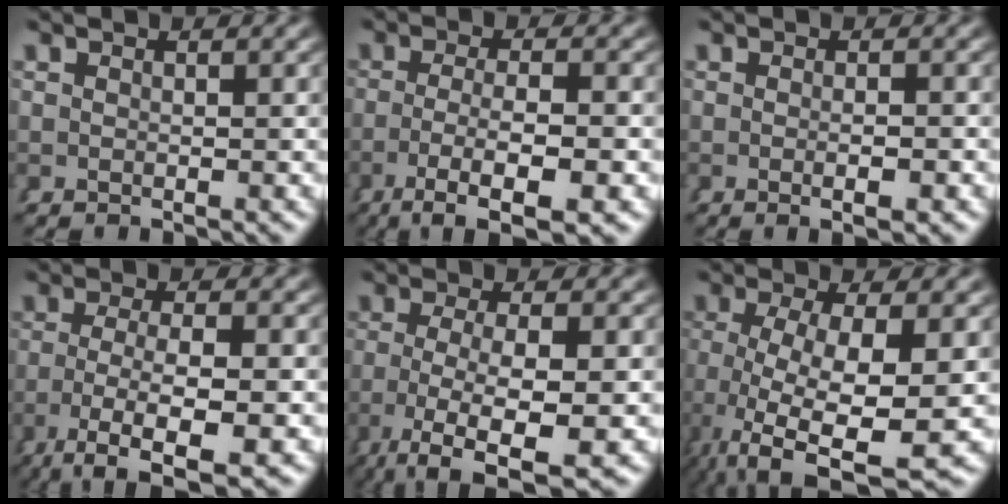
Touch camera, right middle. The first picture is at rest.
{"total": 7.2, "force": [-4.8, 1.4, 5.1], "torque": [-0.099, -0.033, -0.055]}
{"total": 1.8, "force": [-1.1, 0.0, 1.5], "torque": [-0.027, -0.002, -0.016]}
{"total": 8.4, "force": [-5.9, 2.0, 5.6], "torque": [-0.117, -0.042, -0.068]}
{"total": 8.7, "force": [-5.8, 3.0, 5.9], "torque": [-0.132, -0.049, -0.066]}
{"total": 8.2, "force": [-2.9, 3.5, 6.8], "torque": [-0.157, -0.055, -0.011]}